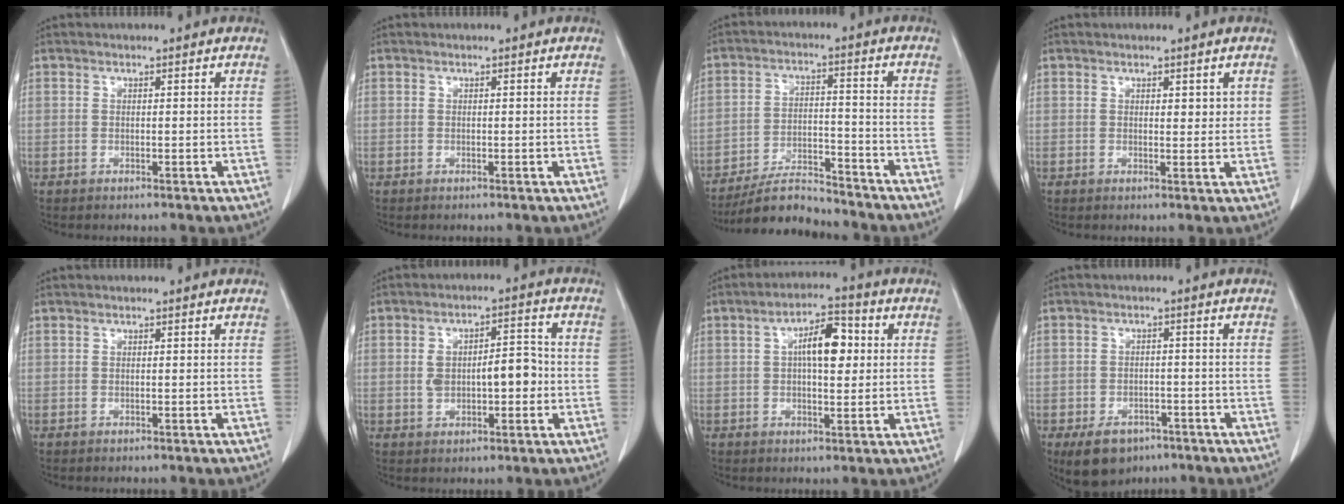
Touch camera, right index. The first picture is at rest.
{"total": 0.0}
{"total": 9.0, "force": [-8.6, 1.4, 2.3], "torque": [-0.036, -0.003, -0.151]}
{"total": 1.9, "force": [0.9, 1.0, 1.4], "torque": [-0.010, -0.006, 0.013]}
{"total": 0.0}
{"total": 7.6, "force": [-0.4, 3.4, 6.8], "torque": [-0.118, 0.021, -0.001]}
{"total": 7.7, "force": [1.4, 2.9, 7.0], "torque": [-0.119, 0.020, 0.021]}
{"total": 6.8, "force": [-4.2, 4.5, 2.8], "torque": [-0.051, 0.001, -0.056]}